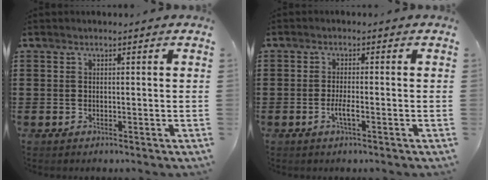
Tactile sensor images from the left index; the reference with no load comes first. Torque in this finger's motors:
{"motor_torque": [0.37, 0.22, 0.08, 0.03]}